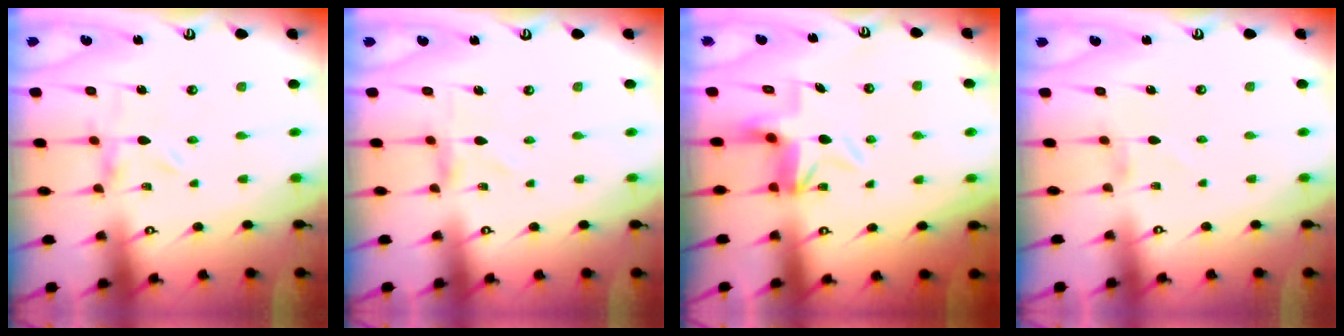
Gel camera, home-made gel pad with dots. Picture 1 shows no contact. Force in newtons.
{"total": 0.0}
{"total": 5.4, "press": 5.3, "slide": 0.5}
{"total": 0.9, "press": 0.9, "slide": 0.1}